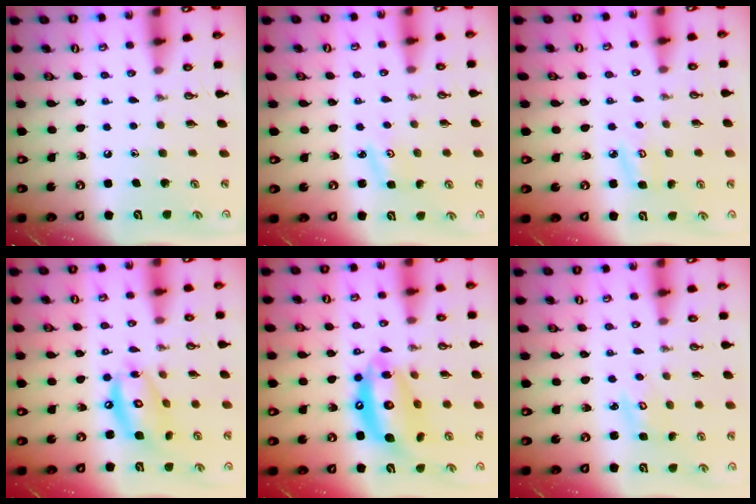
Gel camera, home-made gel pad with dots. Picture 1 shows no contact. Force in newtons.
{"total": 3.2, "press": 3.2, "slide": 0.4}
{"total": 5.5, "press": 5.5, "slide": 0.6}
{"total": 12.8, "press": 12.8, "slide": 1.1}
{"total": 16.0, "press": 15.9, "slide": 1.9}
{"total": 2.9, "press": 2.9, "slide": 0.3}